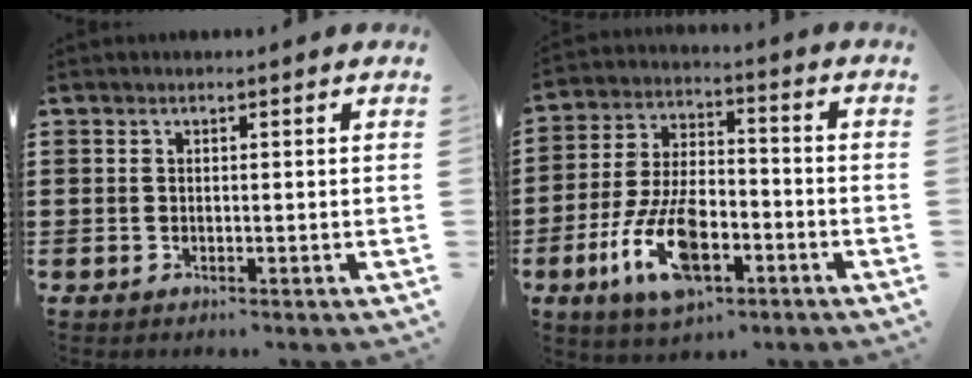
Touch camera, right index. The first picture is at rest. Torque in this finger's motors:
{"motor_torque": [2.14, 0.00, 1.05, 0.21]}